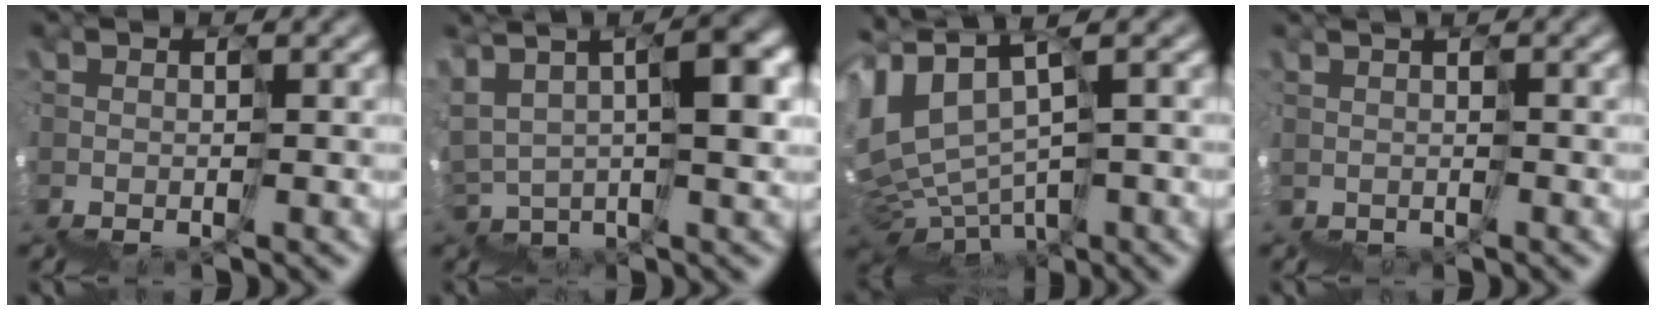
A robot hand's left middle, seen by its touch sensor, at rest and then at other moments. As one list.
[{"total": 6.1, "force": [4.7, 1.5, 3.6], "torque": [-0.088, 0.037, 0.080]}, {"total": 4.0, "force": [3.6, 1.4, 1.3], "torque": [-0.056, 0.027, 0.071]}, {"total": 1.0, "force": [0.1, 0.5, 0.8], "torque": [-0.006, 0.000, 0.000]}]